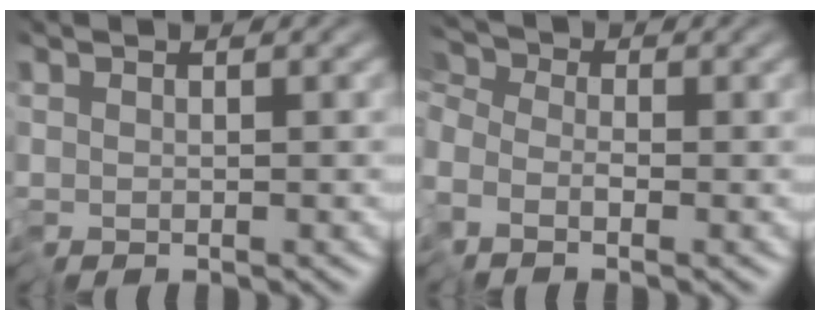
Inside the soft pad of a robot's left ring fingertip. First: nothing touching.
{"total": 4.4, "force": [-2.3, 3.0, 2.3], "torque": [-0.047, -0.003, -0.056]}